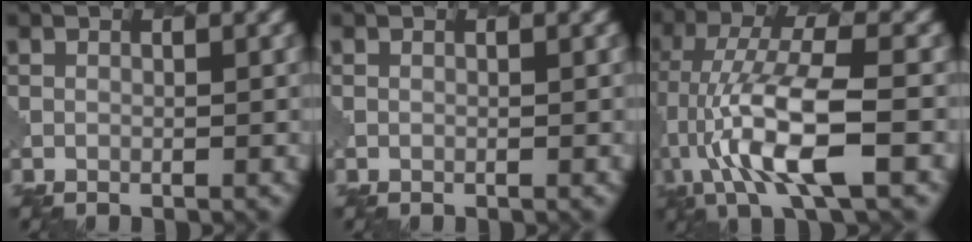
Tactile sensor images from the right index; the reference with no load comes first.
{"total": 0.0}
{"total": 9.3, "force": [-2.4, 2.6, 8.6], "torque": [-0.161, 0.009, -0.046]}